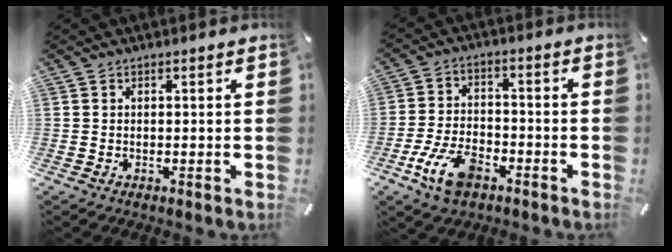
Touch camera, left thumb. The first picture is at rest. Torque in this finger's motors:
{"motor_torque": [0.03, 1.01, 0.33, 0.12, 0.02]}